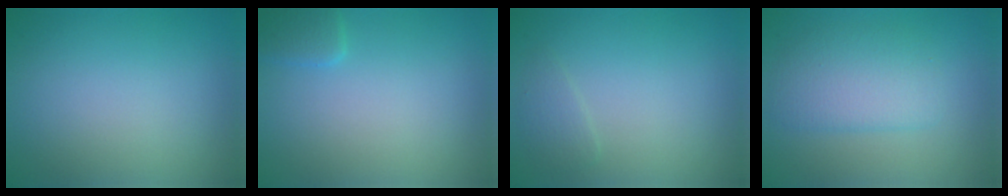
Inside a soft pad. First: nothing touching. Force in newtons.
{"total": 1.4, "press": 1.4, "slide": 0.1}
{"total": 1.1, "press": 1.1, "slide": 0.0}
{"total": 3.8, "press": 3.8, "slide": 0.1}